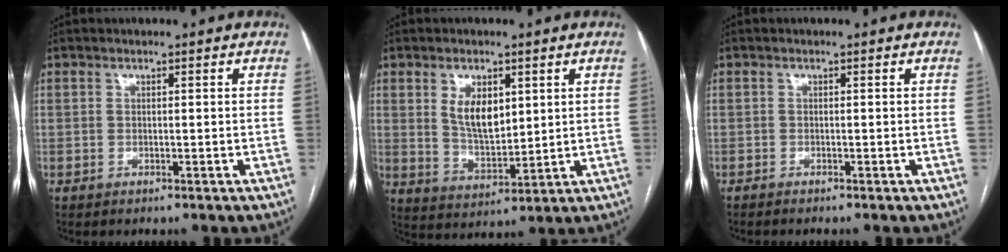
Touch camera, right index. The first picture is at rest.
{"total": 7.2, "force": [2.6, 3.6, 5.6], "torque": [-0.104, 0.000, 0.059]}
{"total": 1.1, "force": [-1.0, -0.2, 0.5], "torque": [-0.008, -0.002, -0.013]}